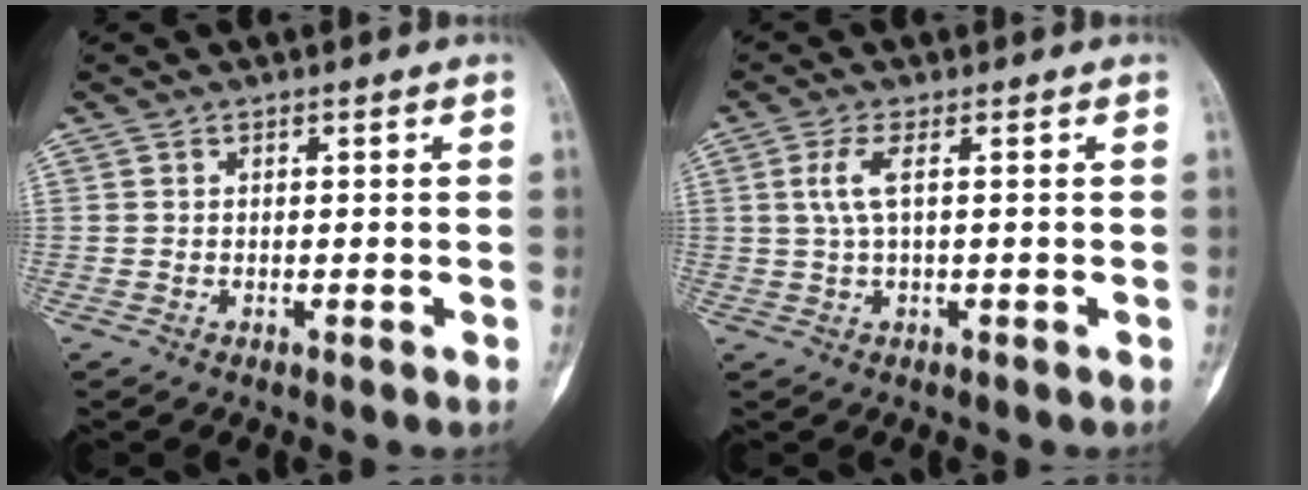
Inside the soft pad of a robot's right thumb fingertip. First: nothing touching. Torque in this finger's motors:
{"motor_torque": [0.46, 0.13, 0.38, 0.36, 0.04]}